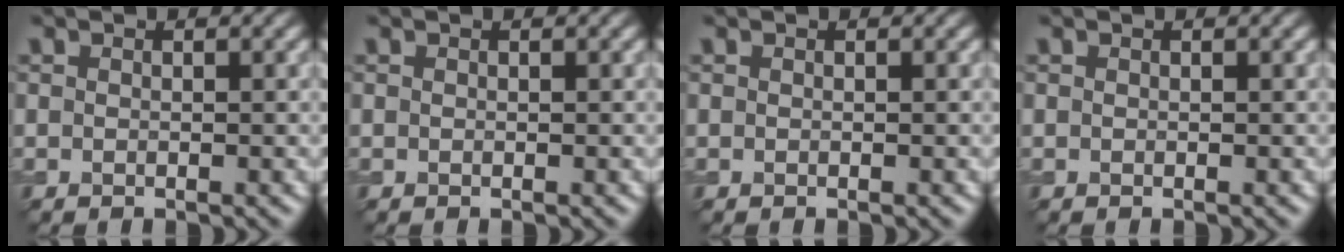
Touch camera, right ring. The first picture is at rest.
{"total": 0.0}
{"total": 0.0}
{"total": 0.0}